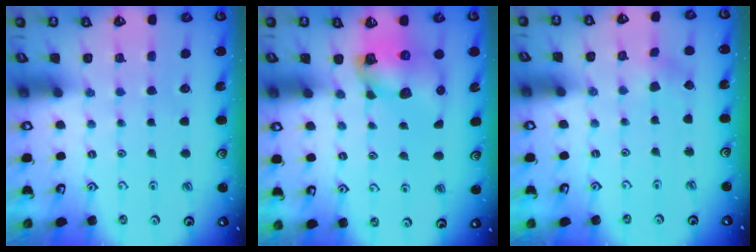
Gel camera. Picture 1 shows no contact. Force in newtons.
{"total": 9.4, "press": 9.4, "slide": 1.0}
{"total": 2.2, "press": 2.2, "slide": 0.3}